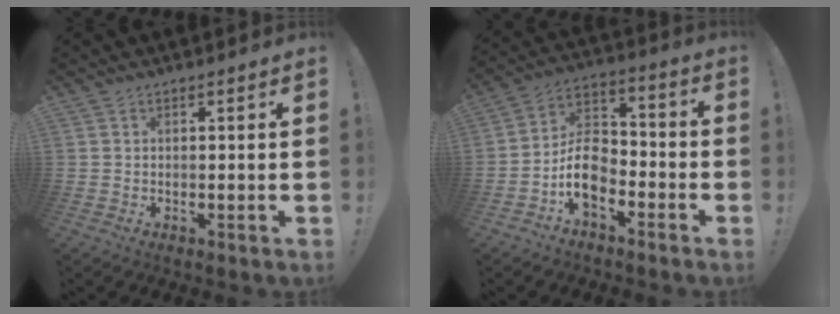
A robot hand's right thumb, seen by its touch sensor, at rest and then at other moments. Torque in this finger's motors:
{"motor_torque": [1.66, 0.52, 0.88, -1.04, 0.06]}